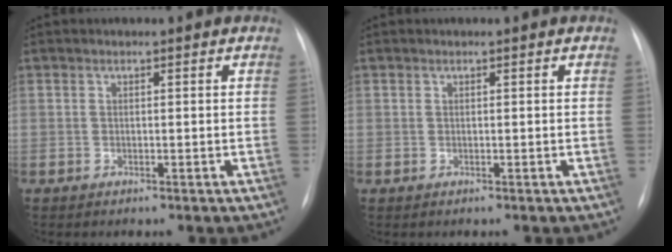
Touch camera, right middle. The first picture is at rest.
{"total": 0.0}